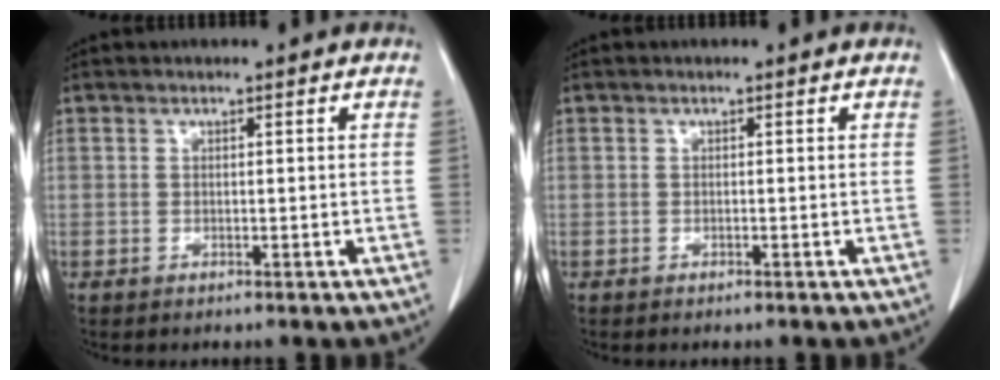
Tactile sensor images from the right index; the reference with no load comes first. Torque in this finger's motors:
{"motor_torque": [-0.02, 0.04, 0.03, 0.01]}